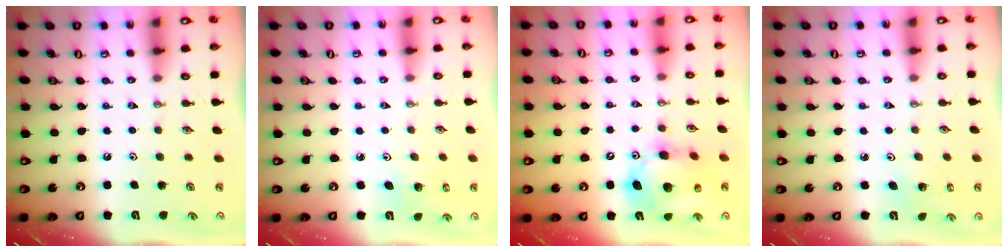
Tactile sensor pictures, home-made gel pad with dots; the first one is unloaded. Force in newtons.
{"total": 4.2, "press": 4.1, "slide": 0.9}
{"total": 16.2, "press": 16.0, "slide": 2.7}
{"total": 2.1, "press": 2.1, "slide": 0.1}